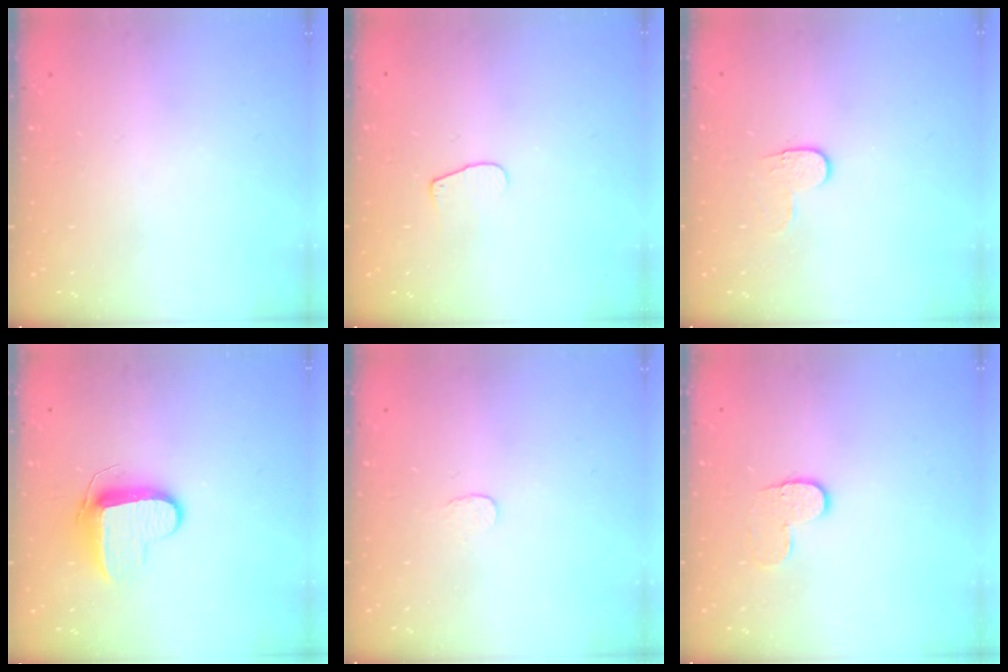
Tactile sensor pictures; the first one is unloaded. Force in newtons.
{"total": 4.8, "press": 4.8, "slide": 0.4}
{"total": 4.2, "press": 4.2, "slide": 0.5}
{"total": 9.0, "press": 9.0, "slide": 0.5}
{"total": 3.0, "press": 3.0, "slide": 0.2}
{"total": 6.3, "press": 6.3, "slide": 0.7}